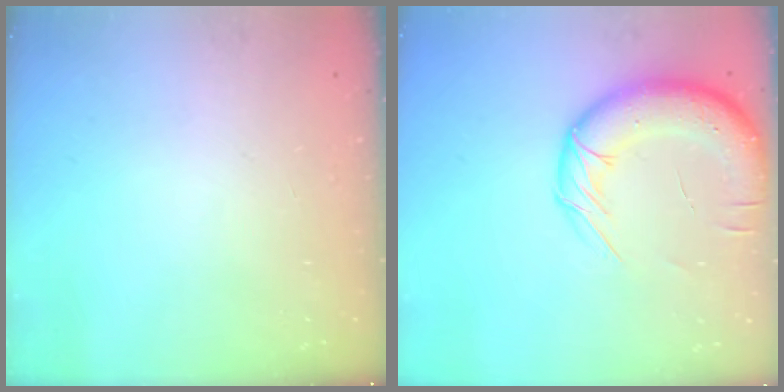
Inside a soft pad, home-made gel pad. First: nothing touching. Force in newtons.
{"total": 16.0, "press": 15.5, "slide": 3.8}